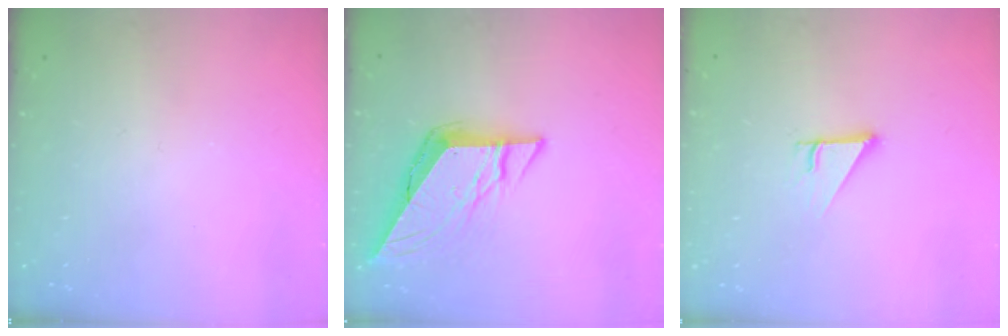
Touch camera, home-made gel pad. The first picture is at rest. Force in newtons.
{"total": 9.8, "press": 9.8, "slide": 0.6}
{"total": 2.5, "press": 2.5, "slide": 0.2}